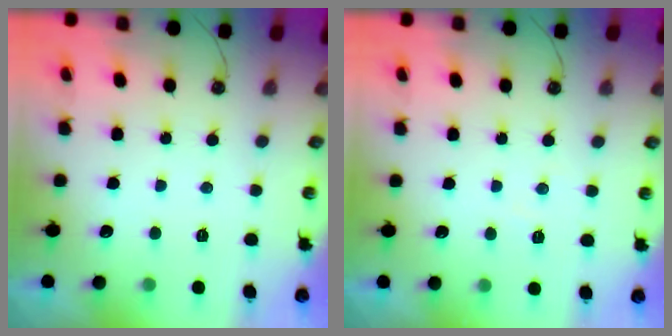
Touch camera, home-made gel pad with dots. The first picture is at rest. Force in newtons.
{"total": 4.5, "press": 4.5, "slide": 0.7}